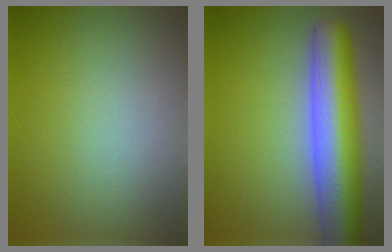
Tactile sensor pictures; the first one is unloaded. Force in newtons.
{"total": 9.3, "press": 9.3, "slide": 0.7}